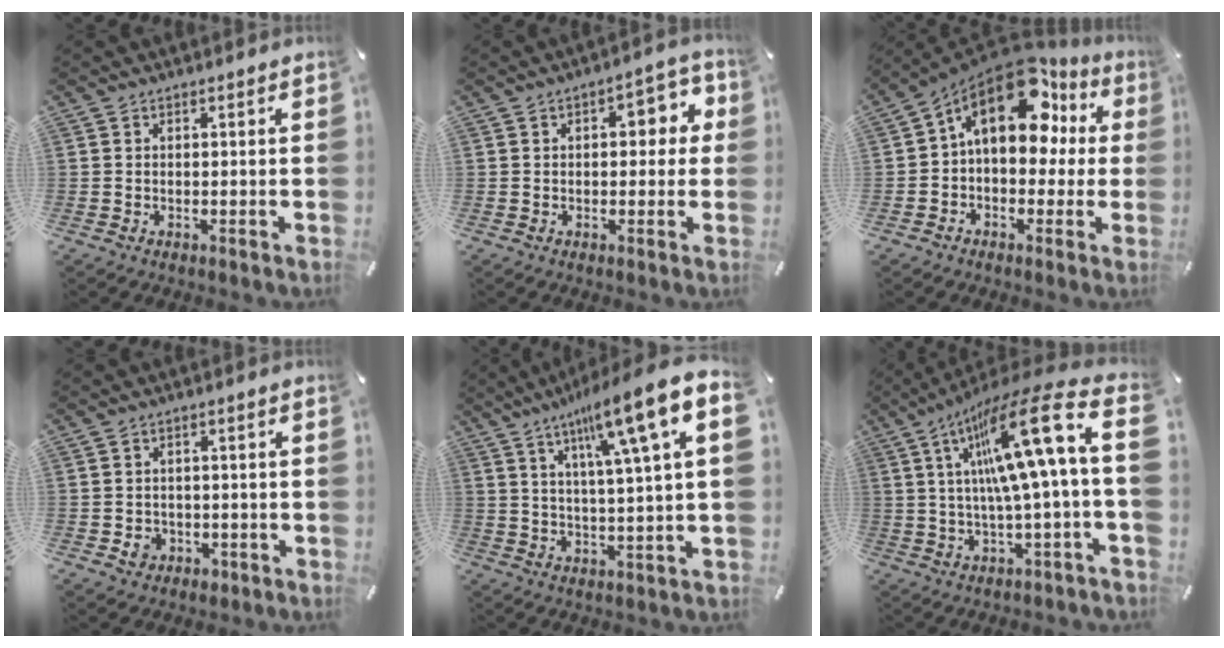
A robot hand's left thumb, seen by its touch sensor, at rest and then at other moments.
{"total": 7.2, "force": [0.8, 4.2, 5.7], "torque": [-0.062, 0.001, 0.002]}
{"total": 17.0, "force": [7.7, 9.9, 11.5], "torque": [-0.179, -0.045, 0.130]}
{"total": 3.9, "force": [-1.2, 3.5, 1.4], "torque": [-0.015, 0.003, -0.021]}
{"total": 14.5, "force": [7.3, 1.4, 12.4], "torque": [-0.217, -0.030, 0.108]}
{"total": 23.0, "force": [6.3, 3.2, 21.9], "torque": [-0.375, -0.047, 0.086]}